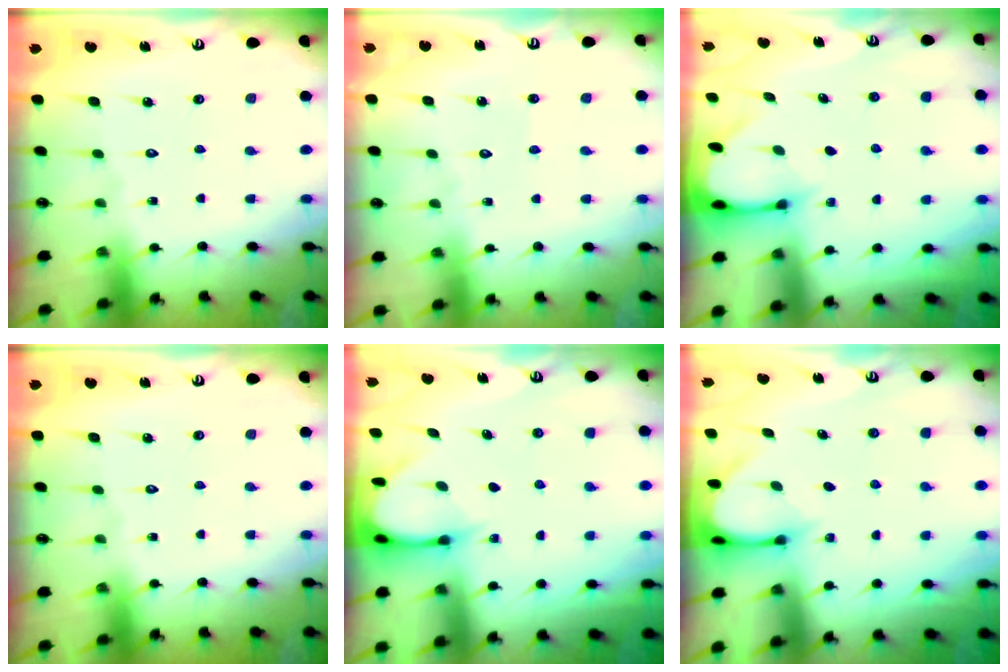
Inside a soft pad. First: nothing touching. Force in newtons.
{"total": 2.6, "press": 2.6, "slide": 0.2}
{"total": 2.4, "press": 2.4, "slide": 0.1}
{"total": 0.0}
{"total": 3.4, "press": 3.4, "slide": 0.3}
{"total": 3.2, "press": 3.2, "slide": 0.3}